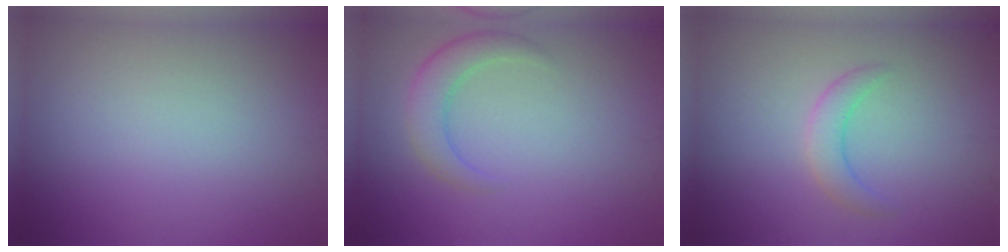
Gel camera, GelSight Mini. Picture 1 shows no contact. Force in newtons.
{"total": 2.9, "press": 2.9, "slide": 0.2}
{"total": 2.0, "press": 2.0, "slide": 0.1}